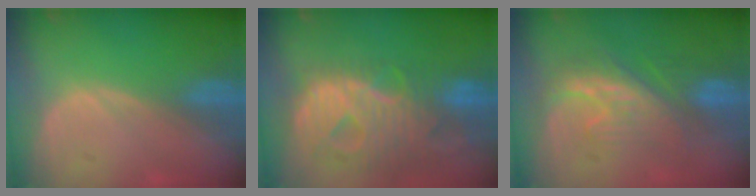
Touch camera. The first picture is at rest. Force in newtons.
{"total": 12.9, "press": 10.9, "slide": 6.9}
{"total": 7.9, "press": 7.8, "slide": 1.4}